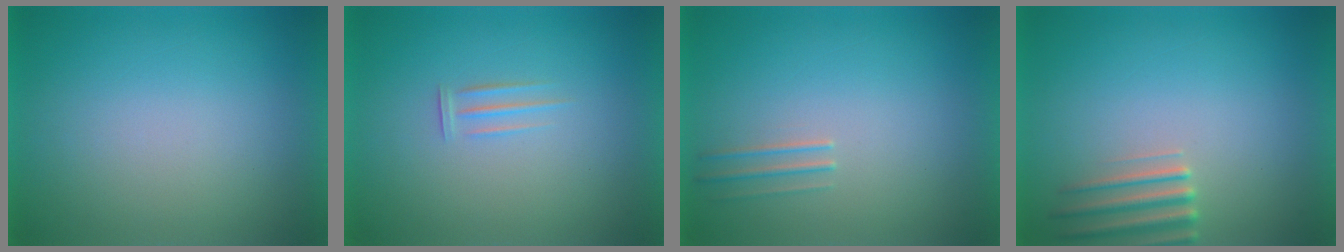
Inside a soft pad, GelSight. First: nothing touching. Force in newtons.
{"total": 1.9}
{"total": 1.5}
{"total": 2.9}